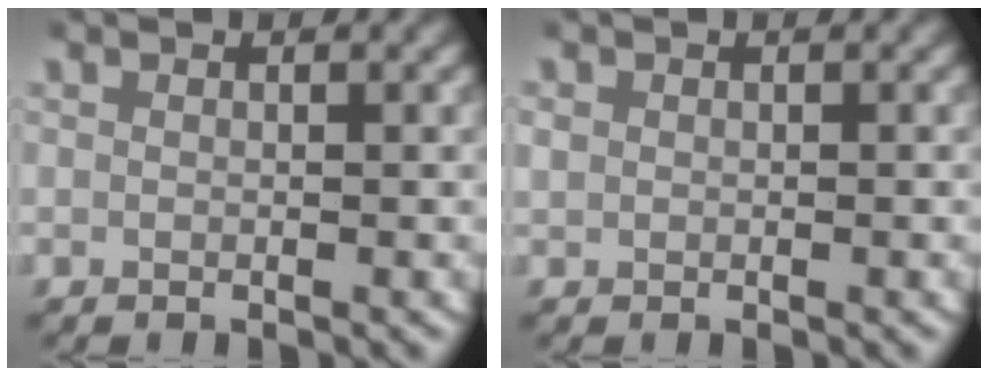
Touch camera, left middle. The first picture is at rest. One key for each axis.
{"total": 0.9, "fx": 0.2, "fy": 0.9, "fz": 0.3, "tx": -0.014, "ty": -0.002, "tz": 0.004}